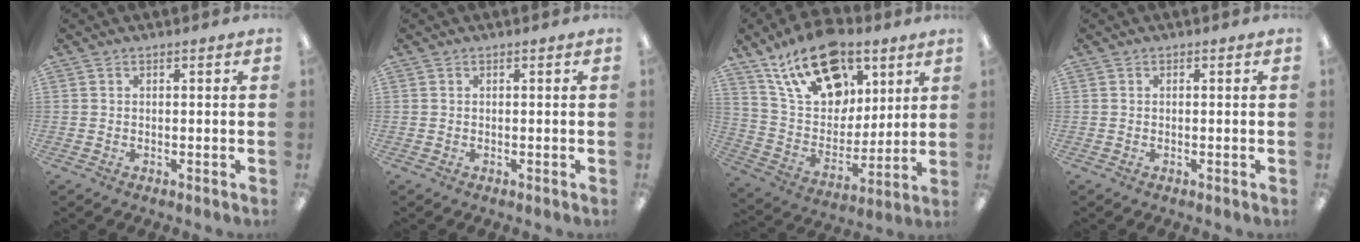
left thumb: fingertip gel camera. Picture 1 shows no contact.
{"total": 0.0}
{"total": 21.1, "force": [13.0, 12.3, 11.2], "torque": [-0.191, -0.056, 0.233]}
{"total": 0.0}